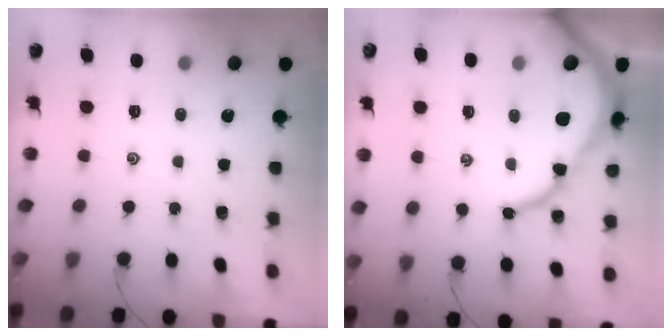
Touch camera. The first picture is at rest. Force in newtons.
{"total": 14.0, "press": 14.0, "slide": 1.2}